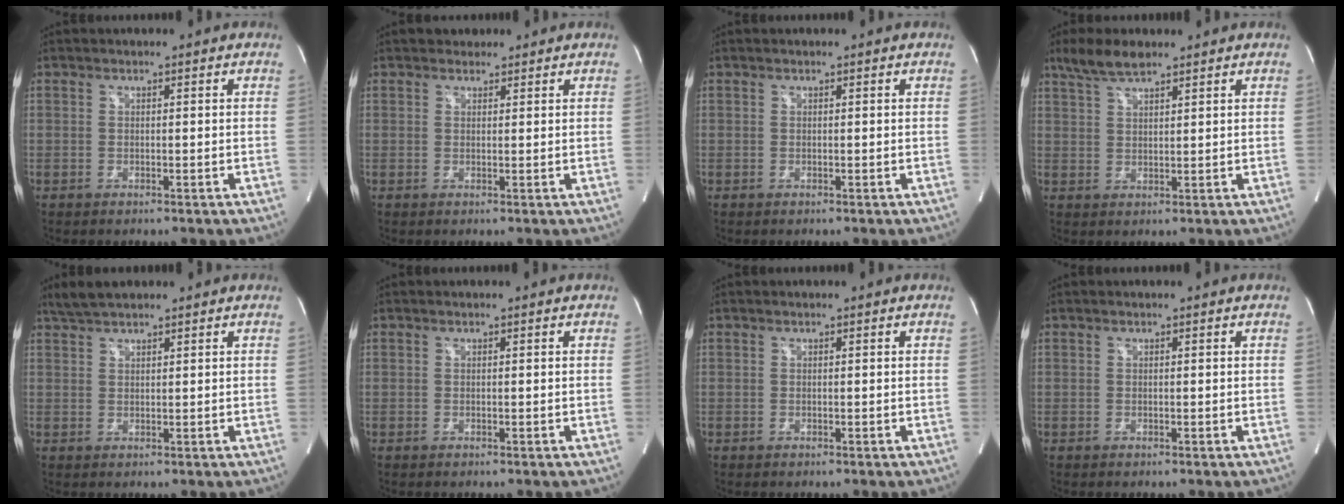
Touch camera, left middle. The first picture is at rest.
{"total": 1.6, "force": [1.2, 1.0, 0.0], "torque": [0.002, 0.009, 0.016]}
{"total": 0.0}
{"total": 5.4, "force": [4.3, 1.2, 3.1], "torque": [-0.072, 0.014, 0.086]}
{"total": 3.5, "force": [3.1, 0.7, 1.6], "torque": [-0.039, 0.016, 0.062]}
{"total": 0.0}
{"total": 0.0}
{"total": 0.0}